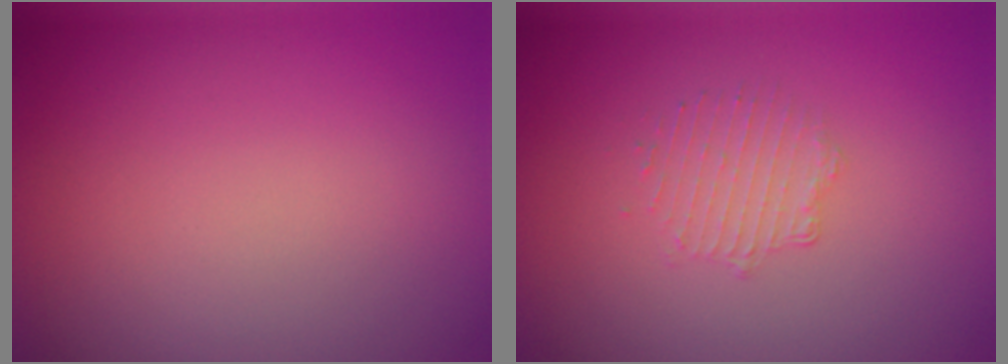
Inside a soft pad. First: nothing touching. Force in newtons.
{"total": 1.6, "press": 0.9, "slide": 1.3}